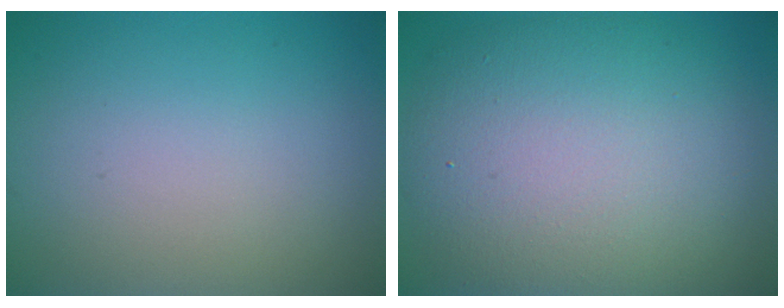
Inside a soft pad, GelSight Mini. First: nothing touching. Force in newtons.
{"total": 11.4, "press": 11.4, "slide": 1.0}